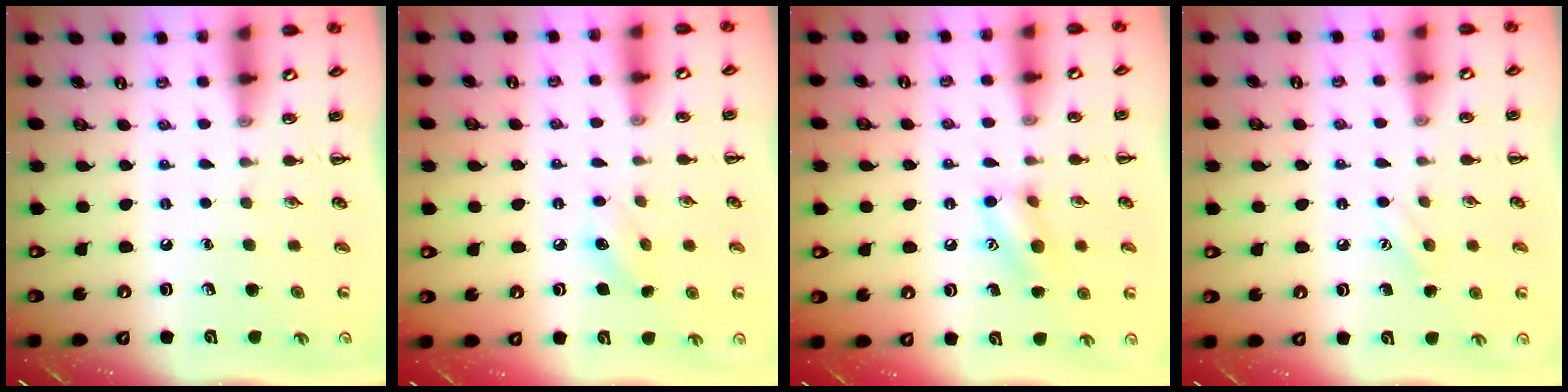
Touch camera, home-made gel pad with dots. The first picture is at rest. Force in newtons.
{"total": 7.0, "press": 6.8, "slide": 1.6}
{"total": 9.9, "press": 9.9, "slide": 0.8}
{"total": 6.5, "press": 6.3, "slide": 1.7}